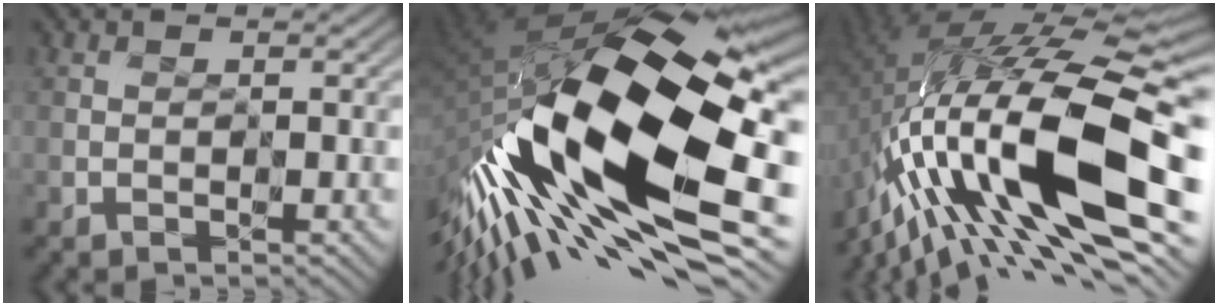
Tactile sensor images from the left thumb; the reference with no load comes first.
{"total": 20.5, "force": [-3.8, 8.3, 18.4], "torque": [-0.373, -0.042, -0.068]}
{"total": 18.0, "force": [-5.7, 6.8, 15.7], "torque": [-0.291, 0.023, -0.118]}